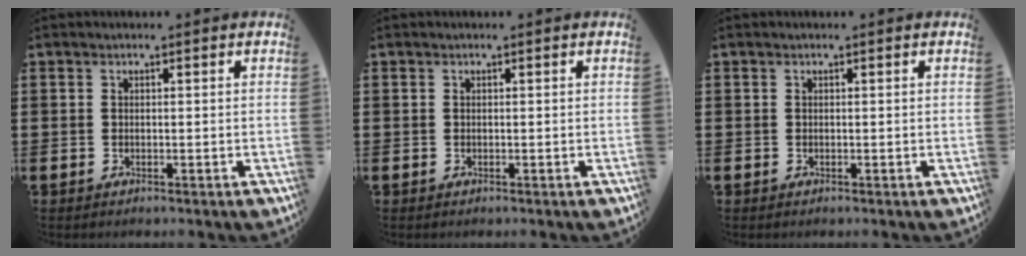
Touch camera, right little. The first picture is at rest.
{"total": 0.0}
{"total": 0.0}